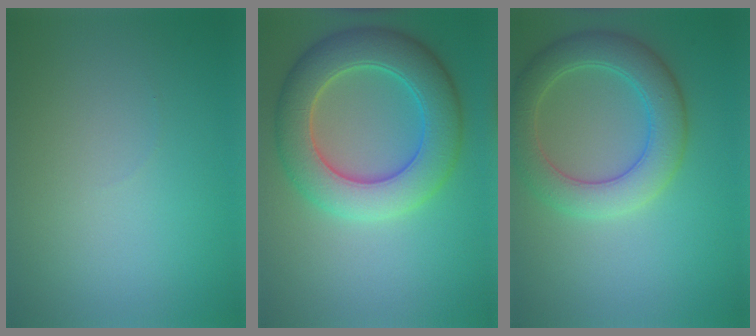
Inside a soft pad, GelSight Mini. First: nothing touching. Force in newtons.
{"total": 8.4, "press": 8.4, "slide": 0.3}
{"total": 5.6, "press": 5.6, "slide": 0.6}